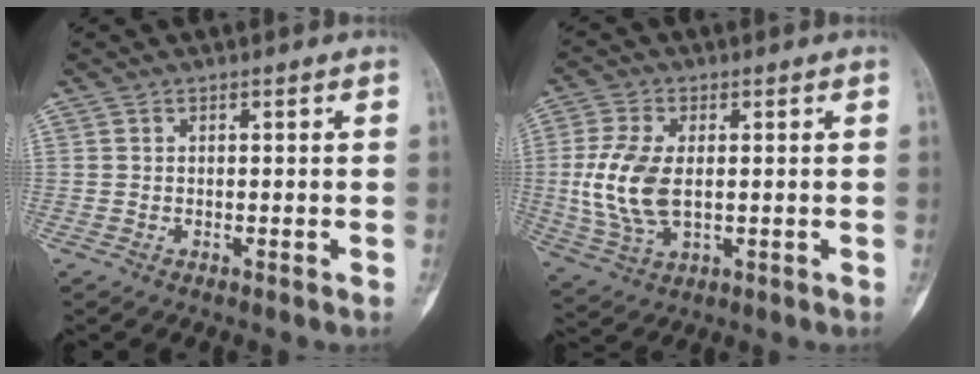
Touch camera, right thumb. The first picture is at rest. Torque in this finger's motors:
{"motor_torque": [1.49, 1.69, 1.54, -0.34, 0.42]}